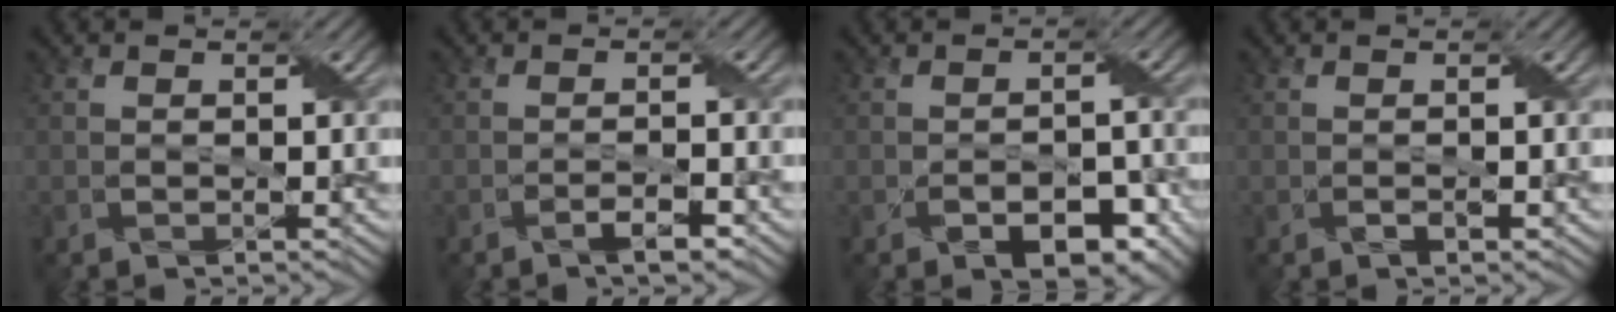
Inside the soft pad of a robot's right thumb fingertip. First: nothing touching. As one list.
[{"total": 2.1, "force": [-1.5, 0.3, 1.5], "torque": [-0.028, 0.005, -0.027]}, {"total": 5.5, "force": [-2.7, 3.1, 3.6], "torque": [-0.050, -0.011, -0.034]}, {"total": 0.8, "force": [-0.4, 0.5, 0.6], "torque": [-0.010, 0.000, -0.005]}]